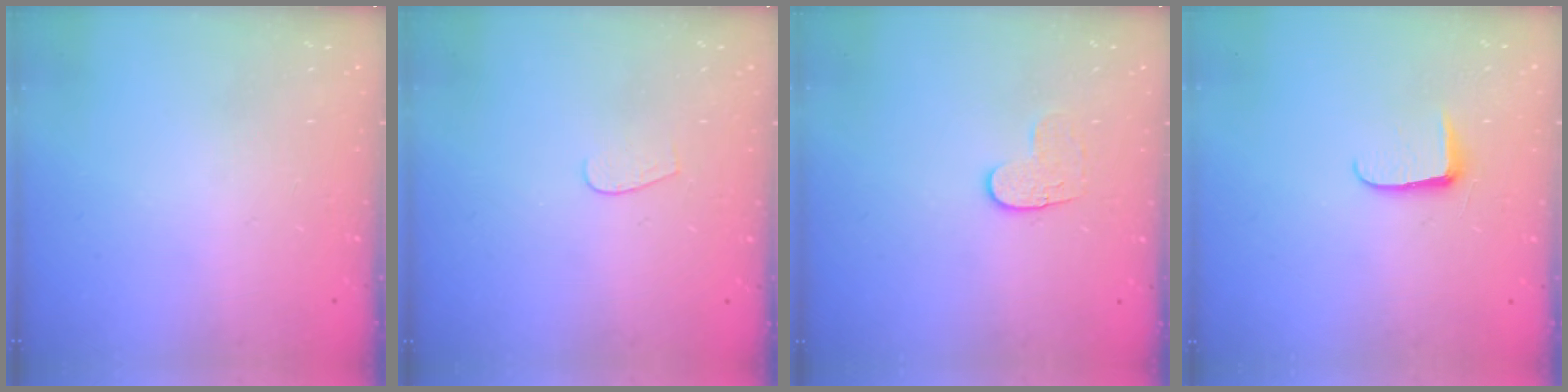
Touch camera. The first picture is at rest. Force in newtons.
{"total": 4.0, "press": 4.0, "slide": 0.4}
{"total": 5.8, "press": 5.8, "slide": 0.6}
{"total": 5.4, "press": 5.4, "slide": 0.7}